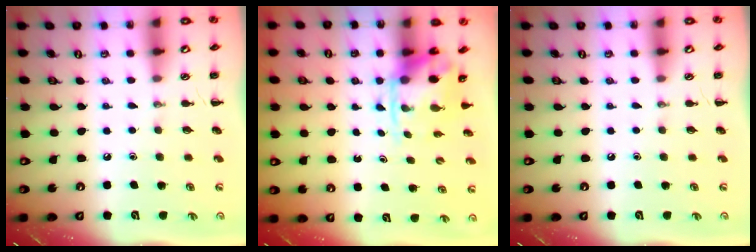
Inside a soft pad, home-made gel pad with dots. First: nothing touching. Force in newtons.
{"total": 3.8, "press": 3.7, "slide": 0.8}
{"total": 0.0}